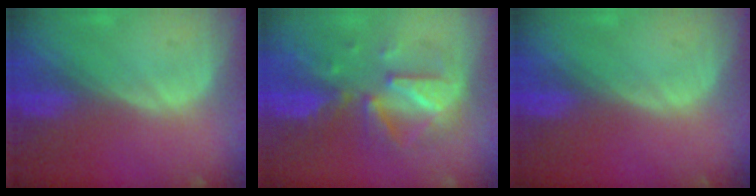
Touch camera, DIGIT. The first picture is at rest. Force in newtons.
{"total": 8.0, "press": 8.0, "slide": 0.6}
{"total": 0.0}